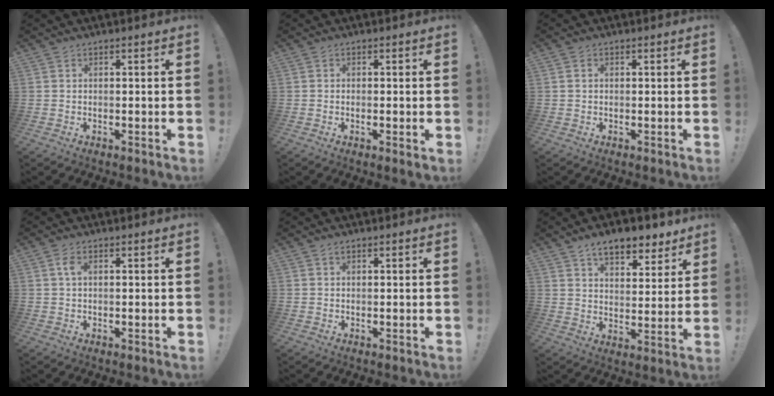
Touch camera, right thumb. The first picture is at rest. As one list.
[{"total": 1.0, "force": [0.1, 0.0, 1.0], "torque": [-0.008, -0.004, 0.000]}, {"total": 0.7, "force": [0.0, 0.6, 0.4], "torque": [-0.008, 0.003, 0.000]}, {"total": 2.6, "force": [0.6, 1.3, 2.2], "torque": [-0.040, 0.004, 0.009]}, {"total": 0.6, "force": [0.4, 0.3, 0.3], "torque": [-0.003, 0.000, 0.006]}, {"total": 10.4, "force": [7.7, 4.6, 5.3], "torque": [-0.073, -0.045, 0.137]}]